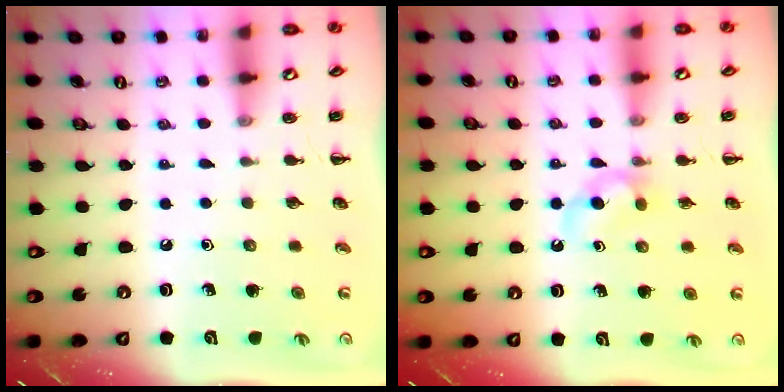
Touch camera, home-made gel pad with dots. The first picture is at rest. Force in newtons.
{"total": 4.0, "press": 3.6, "slide": 1.7}